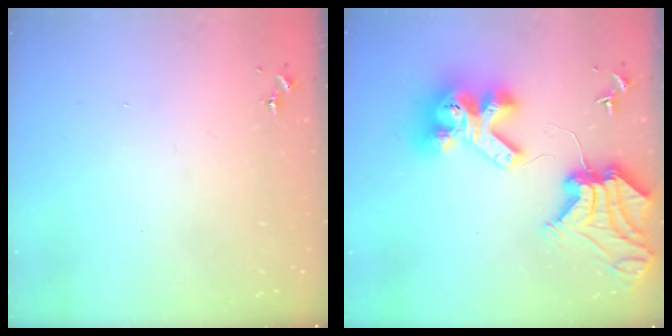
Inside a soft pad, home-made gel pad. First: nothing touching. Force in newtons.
{"total": 17.7, "press": 17.6, "slide": 2.3}